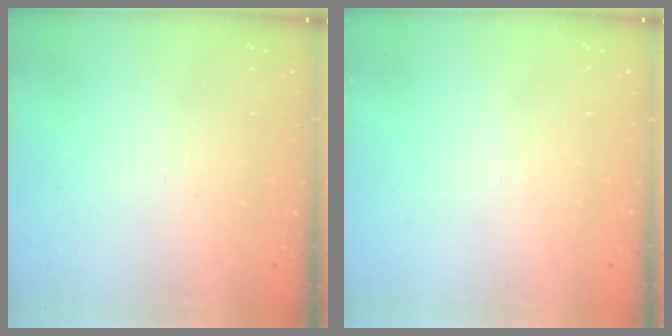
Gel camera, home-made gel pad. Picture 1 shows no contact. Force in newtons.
{"total": 0.0}